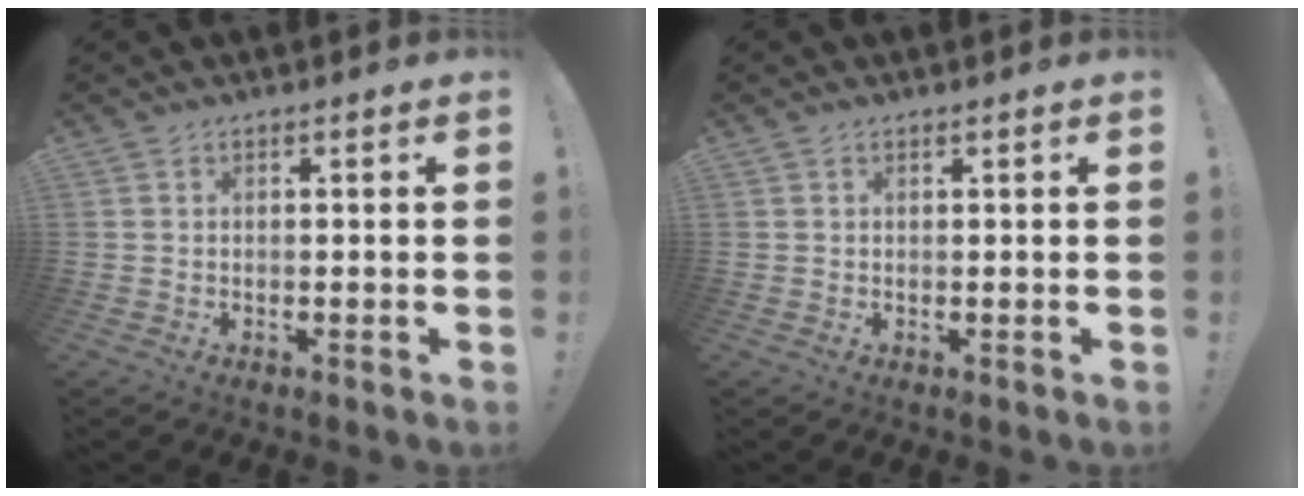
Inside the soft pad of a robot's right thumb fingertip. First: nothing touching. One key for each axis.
{"total": 0.0}